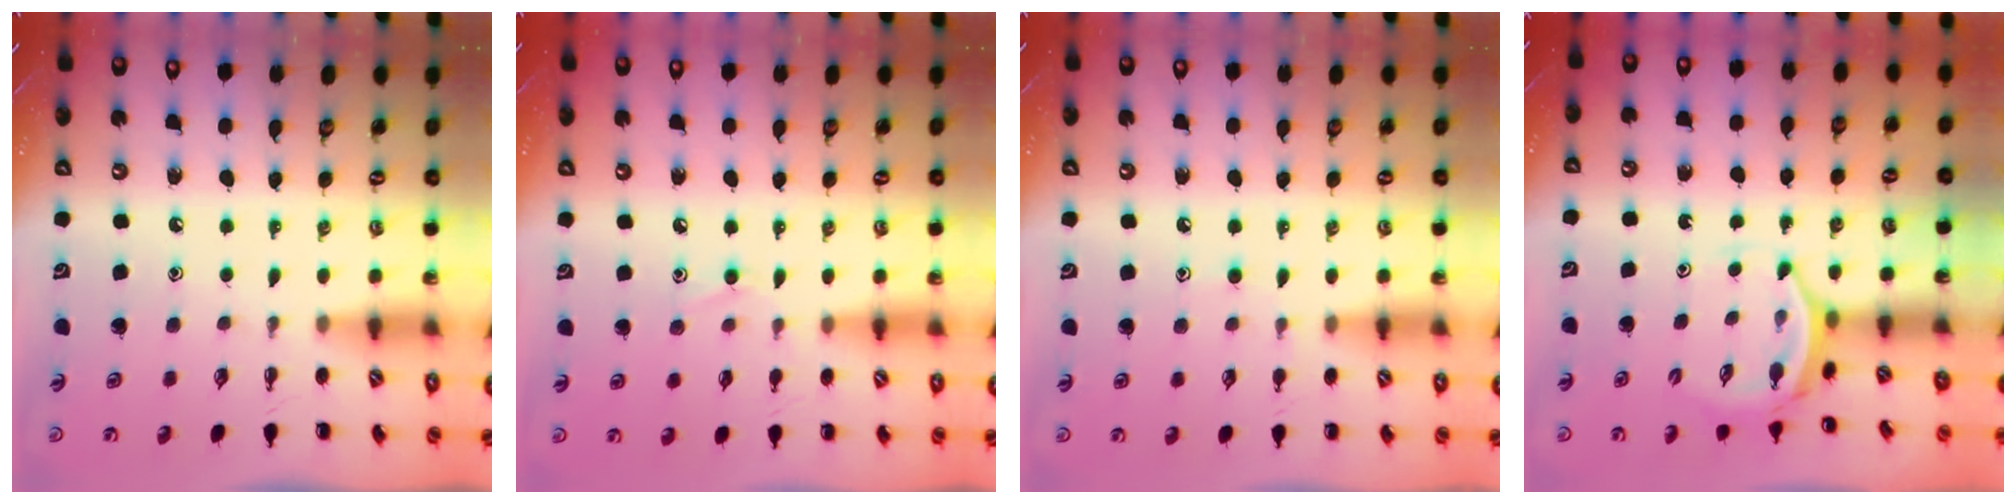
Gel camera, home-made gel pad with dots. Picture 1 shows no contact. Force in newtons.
{"total": 8.1, "press": 7.7, "slide": 2.6}
{"total": 7.8, "press": 7.4, "slide": 2.2}
{"total": 4.3, "press": 4.3, "slide": 0.2}